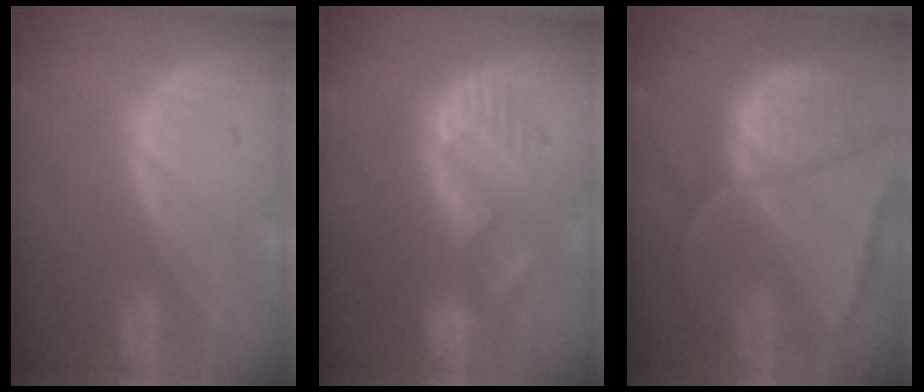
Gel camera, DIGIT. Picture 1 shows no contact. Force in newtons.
{"total": 8.6, "press": 8.1, "slide": 2.9}
{"total": 10.7, "press": 8.9, "slide": 5.9}